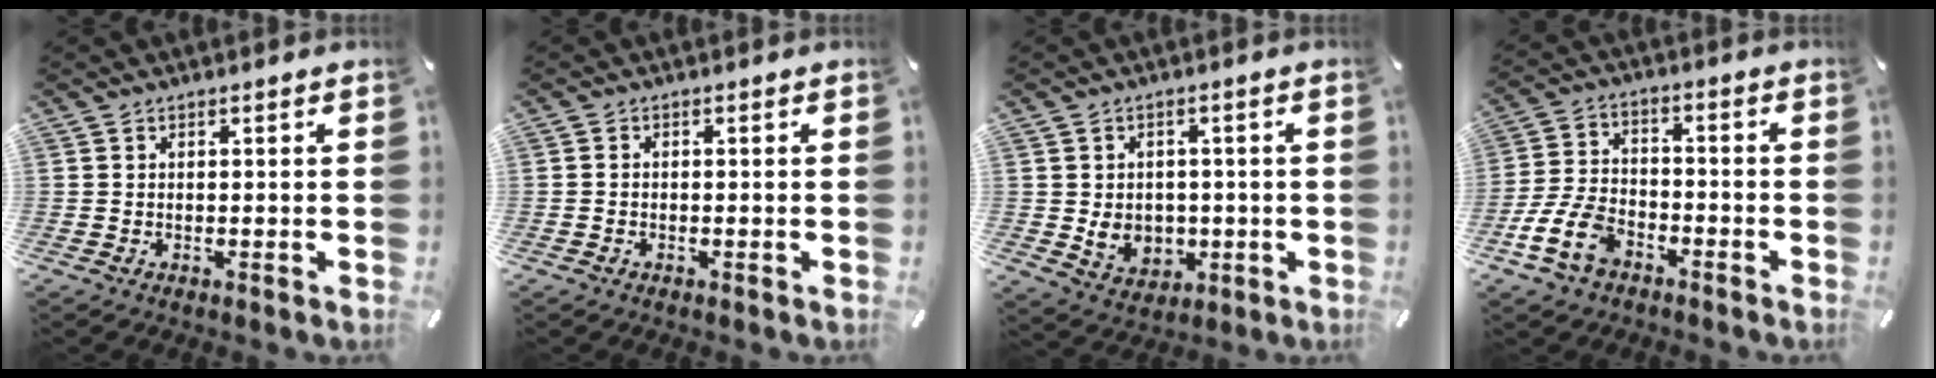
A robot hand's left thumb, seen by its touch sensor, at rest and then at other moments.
{"total": 0.8, "force": [-0.4, 0.5, 0.4], "torque": [-0.008, 0.001, -0.009]}
{"total": 6.5, "force": [-0.7, 5.8, 2.8], "torque": [-0.044, 0.002, -0.011]}
{"total": 11.2, "force": [-5.9, 7.0, 6.3], "torque": [-0.142, 0.025, -0.111]}